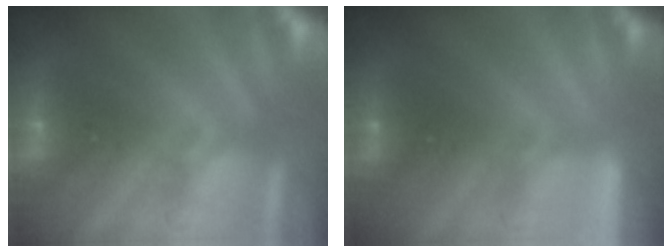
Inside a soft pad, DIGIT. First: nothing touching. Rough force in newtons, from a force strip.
{"total": 3.8}